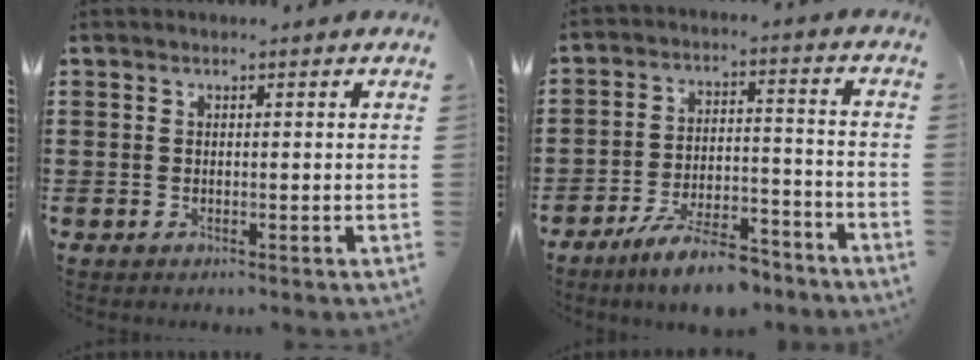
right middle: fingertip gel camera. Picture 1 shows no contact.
{"total": 9.3, "force": [-8.1, 1.8, 4.1], "torque": [-0.072, 0.022, -0.151]}